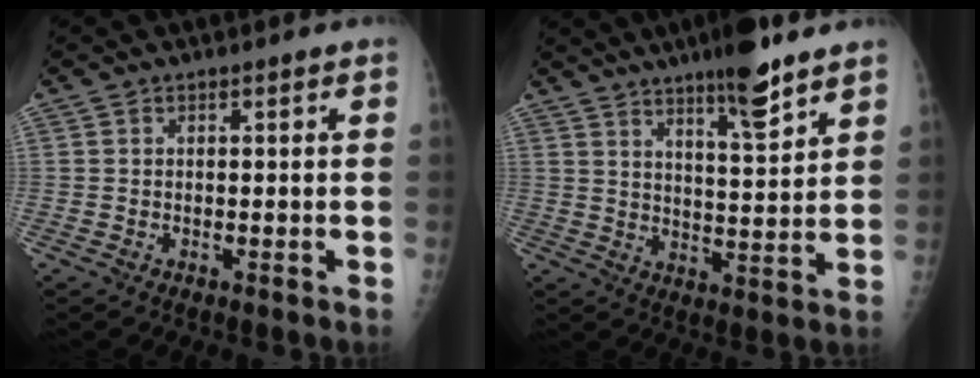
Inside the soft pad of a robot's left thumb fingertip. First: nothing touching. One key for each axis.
{"total": 10.4, "fx": 7.3, "fy": 1.6, "fz": 7.1, "tx": -0.101, "ty": -0.047, "tz": 0.117}